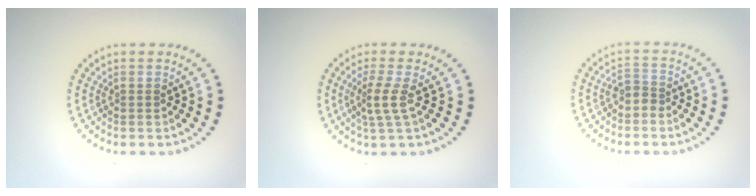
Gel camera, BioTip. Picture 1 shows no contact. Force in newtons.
{"total": 2.2, "press": 1.5, "slide": 1.7}
{"total": 1.6, "press": 1.2, "slide": 1.0}